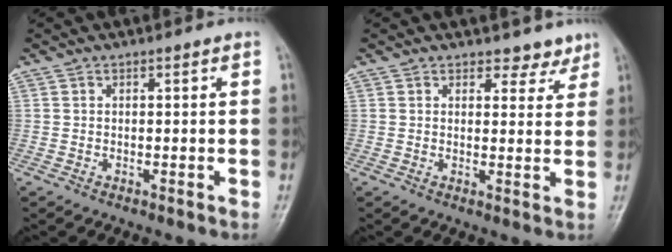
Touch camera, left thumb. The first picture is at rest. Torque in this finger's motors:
{"motor_torque": [-0.12, 0.01, -0.44, -0.21, 0.04]}